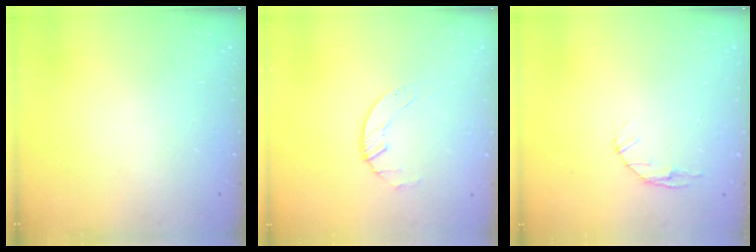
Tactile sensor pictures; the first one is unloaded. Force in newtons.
{"total": 1.4, "press": 1.4, "slide": 0.2}
{"total": 5.0, "press": 4.9, "slide": 0.6}